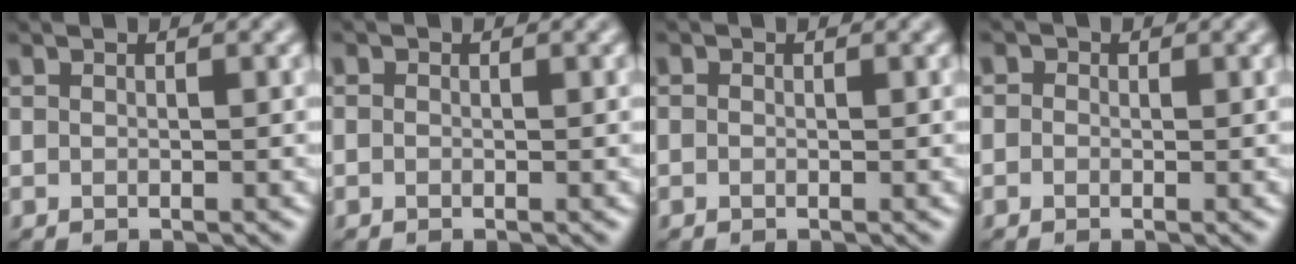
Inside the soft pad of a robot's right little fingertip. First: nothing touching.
{"total": 0.0}
{"total": 0.0}
{"total": 0.9, "force": [0.2, 0.8, 0.4], "torque": [-0.006, -0.002, -0.011]}